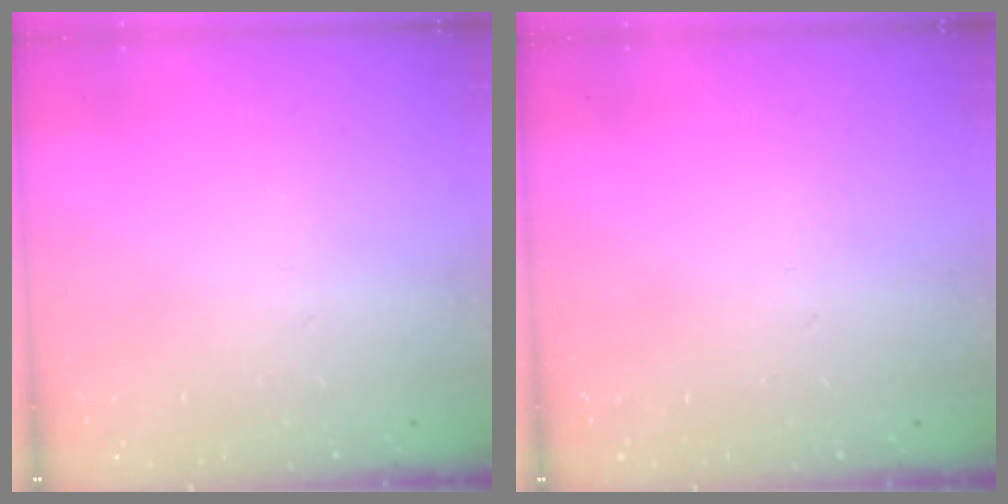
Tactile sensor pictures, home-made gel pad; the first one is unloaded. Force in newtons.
{"total": 0.0}